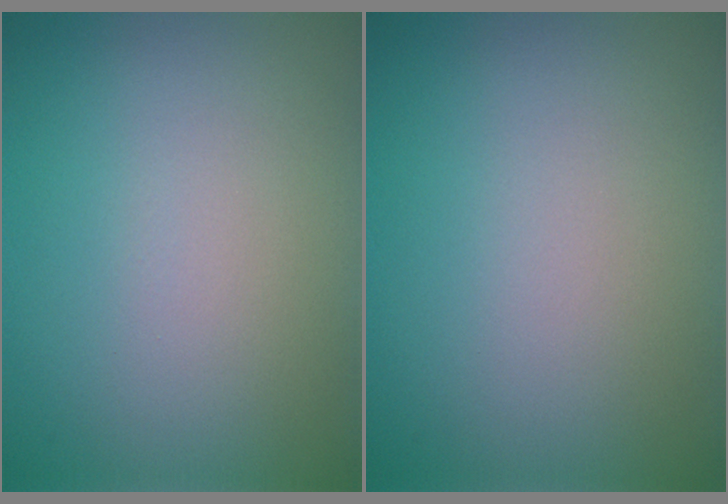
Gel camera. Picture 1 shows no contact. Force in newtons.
{"total": 0.0}